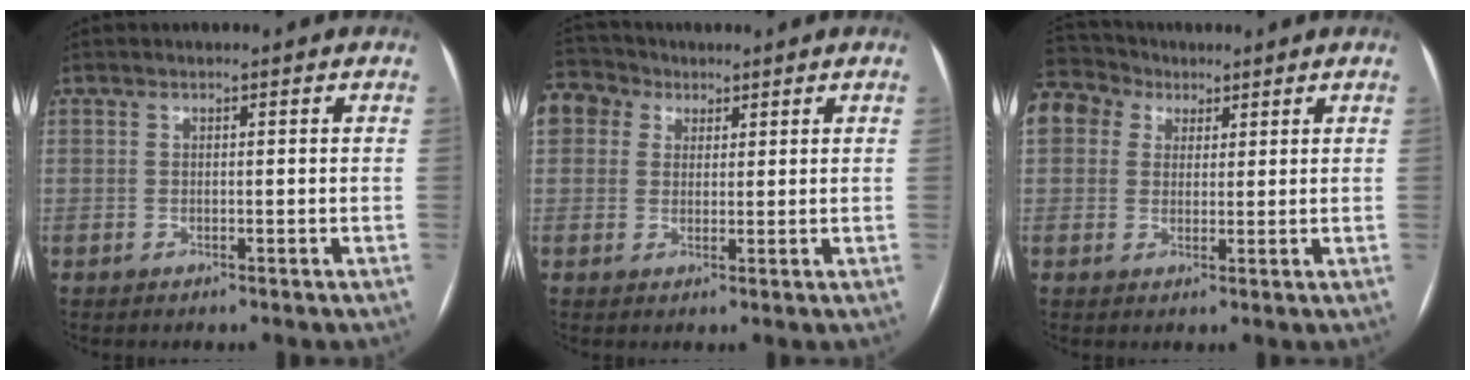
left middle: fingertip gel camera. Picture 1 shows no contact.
{"total": 9.8, "force": [5.1, 7.6, 3.6], "torque": [-0.099, 0.048, 0.096]}
{"total": 14.7, "force": [7.7, 11.0, 5.9], "torque": [-0.184, 0.076, 0.149]}